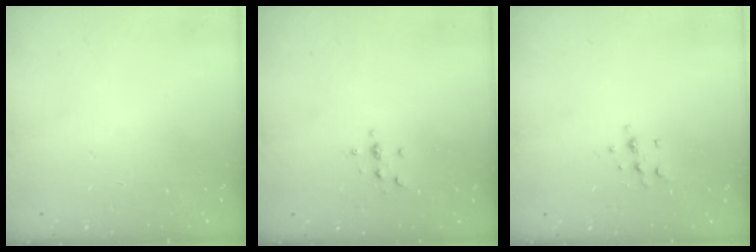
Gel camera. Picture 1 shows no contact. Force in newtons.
{"total": 2.3, "press": 2.2, "slide": 0.2}
{"total": 5.3, "press": 5.1, "slide": 1.5}